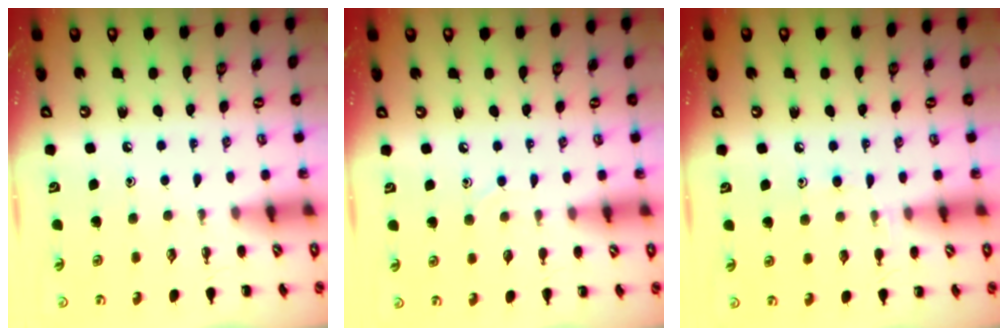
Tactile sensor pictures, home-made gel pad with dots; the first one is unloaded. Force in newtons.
{"total": 2.0, "press": 2.0, "slide": 0.6}
{"total": 6.8, "press": 6.4, "slide": 2.3}